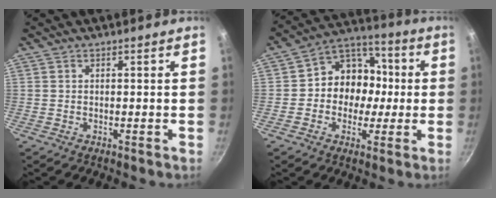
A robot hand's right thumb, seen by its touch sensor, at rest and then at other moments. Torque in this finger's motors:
{"motor_torque": [-0.48, 0.68, 0.03, 0.10, 0.03]}